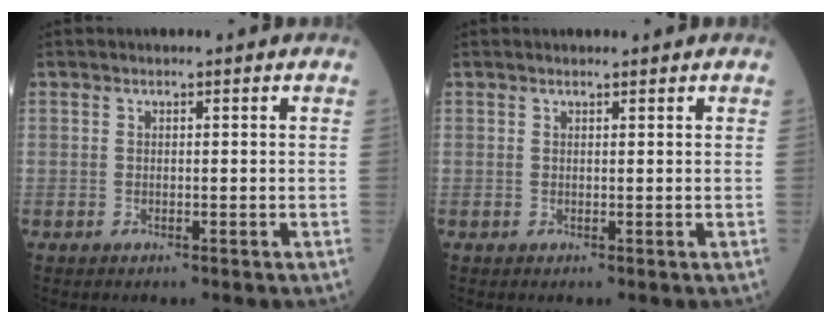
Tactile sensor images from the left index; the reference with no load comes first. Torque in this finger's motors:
{"motor_torque": [-0.03, 0.04, -0.23, -0.01]}